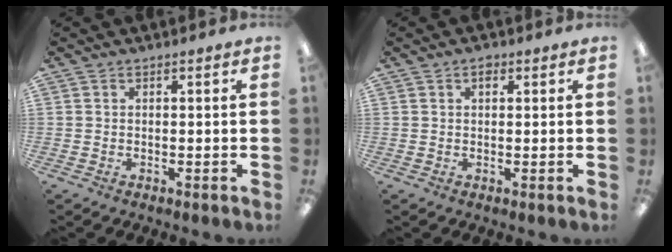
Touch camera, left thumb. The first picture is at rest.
{"total": 1.7, "force": [0.9, 0.9, 1.1], "torque": [-0.016, 0.001, 0.013]}